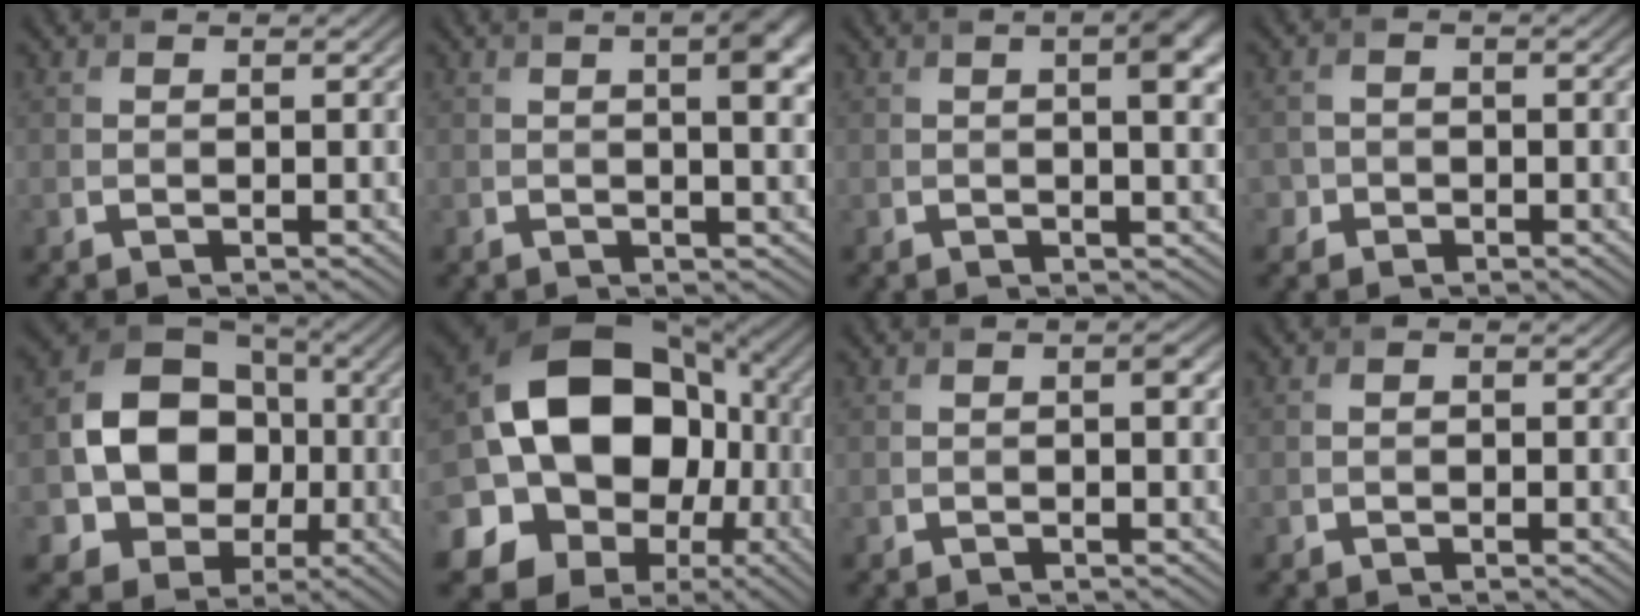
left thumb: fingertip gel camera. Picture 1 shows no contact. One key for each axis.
{"total": 5.9, "fx": 1.3, "fy": 2.1, "fz": 5.4, "tx": -0.067, "ty": 0.009, "tz": 0.020}
{"total": 5.2, "fx": 1.0, "fy": 1.8, "fz": 4.7, "tx": -0.062, "ty": 0.005, "tz": 0.018}
{"total": 2.5, "fx": -1.2, "fy": 2.1, "fz": 0.3, "tx": 0.000, "ty": 0.001, "tz": -0.031}
{"total": 13.7, "fx": -1.9, "fy": 11.0, "fz": 7.8, "tx": -0.151, "ty": -0.010, "tz": -0.045}
{"total": 21.8, "fx": -0.7, "fy": 18.1, "fz": 12.1, "tx": -0.246, "ty": -0.021, "tz": -0.028}
{"total": 1.4, "fx": -0.2, "fy": 0.7, "fz": 1.2, "tx": -0.017, "ty": 0.002, "tz": -0.005}
{"total": 0.9, "fx": -0.6, "fy": 0.6, "fz": 0.2, "tx": -0.005, "ty": -0.001, "tz": -0.017}